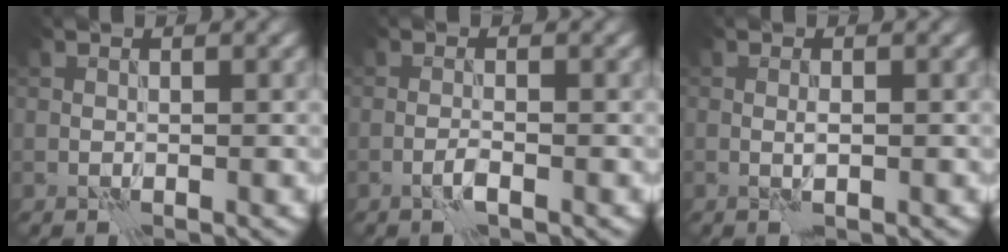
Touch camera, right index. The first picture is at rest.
{"total": 1.1, "force": [-0.6, 0.0, 0.9], "torque": [-0.018, 0.004, -0.016]}
{"total": 0.7, "force": [0.0, 0.0, 0.7], "torque": [-0.016, 0.000, -0.002]}